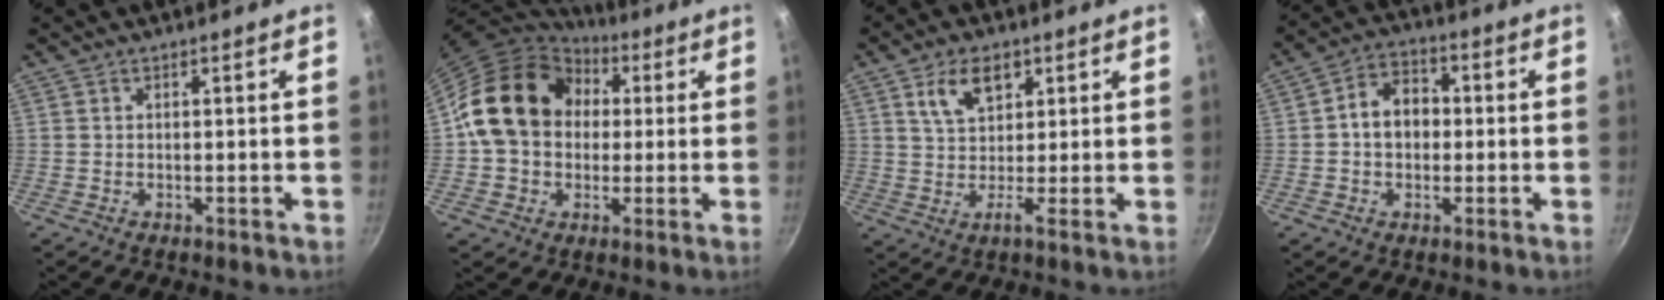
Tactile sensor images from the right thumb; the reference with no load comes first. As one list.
[{"total": 17.8, "force": [2.6, 14.5, 10.0], "torque": [-0.149, 0.033, 0.035]}, {"total": 6.8, "force": [3.1, 3.8, 4.7], "torque": [-0.068, -0.004, 0.047]}, {"total": 8.1, "force": [-0.1, 6.1, 5.2], "torque": [-0.054, 0.022, -0.013]}]